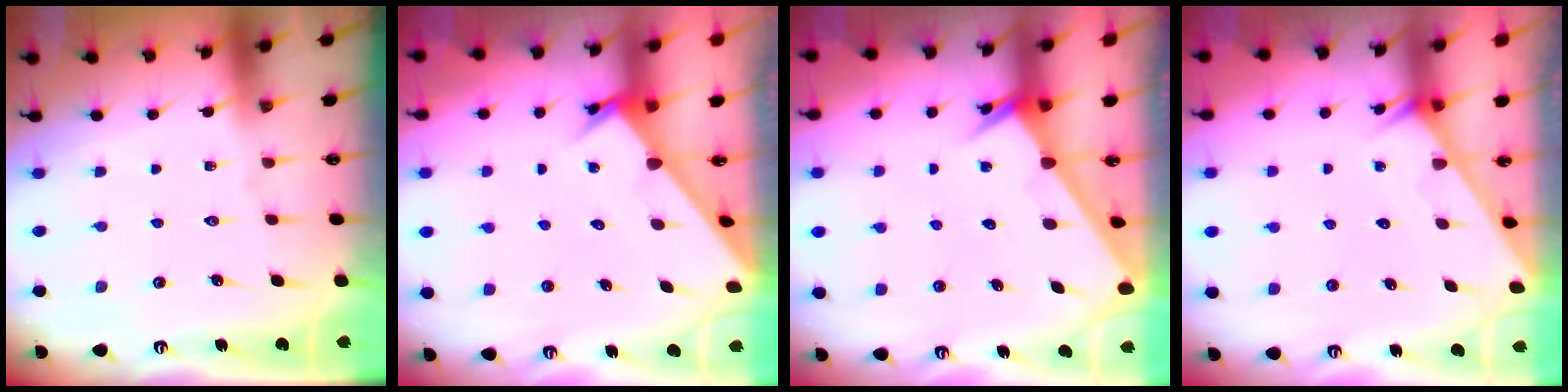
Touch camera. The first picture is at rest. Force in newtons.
{"total": 2.7, "press": 2.7, "slide": 0.1}
{"total": 2.3, "press": 2.3, "slide": 0.1}
{"total": 1.8, "press": 1.8, "slide": 0.1}